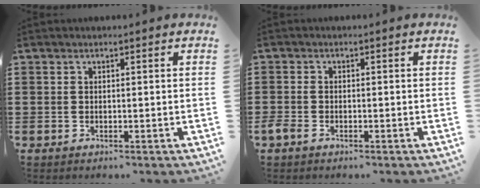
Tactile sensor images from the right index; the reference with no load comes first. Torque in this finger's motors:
{"motor_torque": [-0.24, 0.26, -0.06, -0.05]}